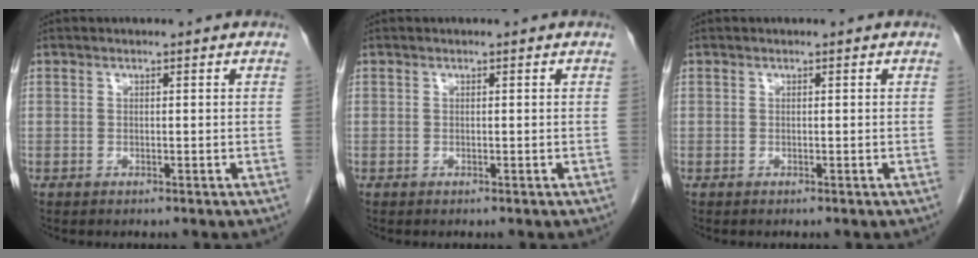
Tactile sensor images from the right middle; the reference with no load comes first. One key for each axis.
{"total": 0.0}
{"total": 0.0}